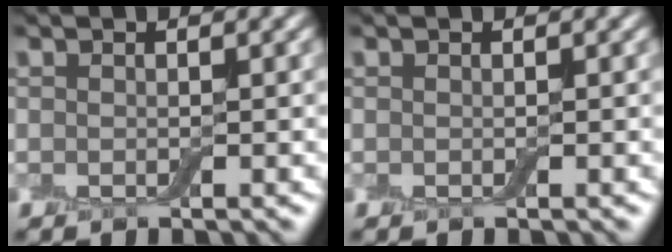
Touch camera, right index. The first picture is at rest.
{"total": 0.0}